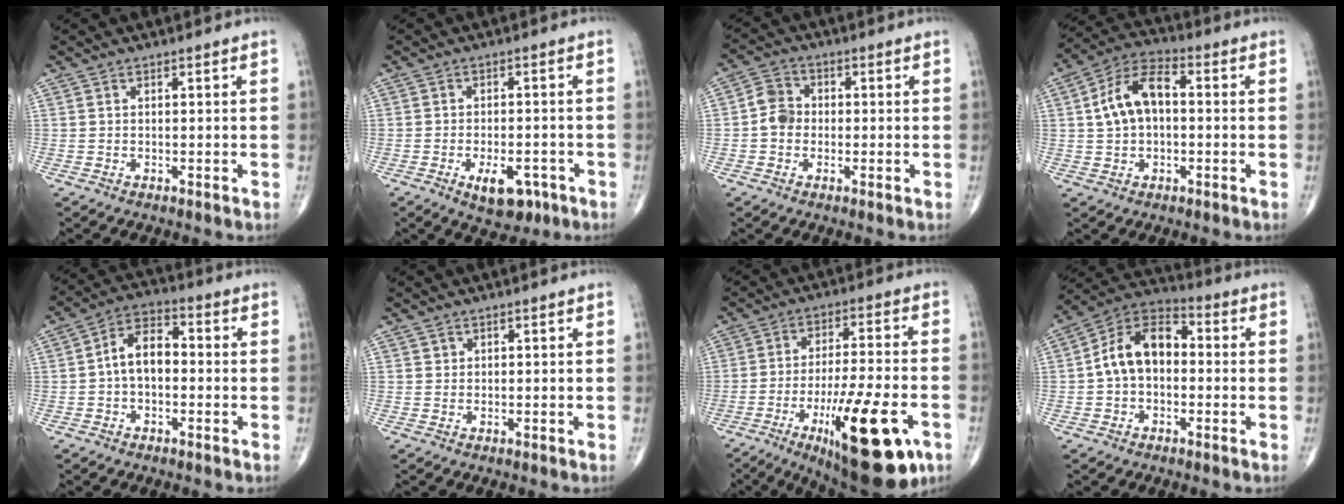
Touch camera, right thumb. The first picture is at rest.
{"total": 7.1, "force": [-3.3, 3.6, 5.1], "torque": [-0.065, 0.011, -0.043]}
{"total": 4.9, "force": [-0.6, 4.2, 2.5], "torque": [-0.034, 0.014, -0.019]}
{"total": 10.5, "force": [0.9, 6.3, 8.3], "torque": [-0.152, 0.031, 0.008]}
{"total": 8.1, "force": [-0.4, 5.0, 6.3], "torque": [-0.099, 0.031, -0.018]}
{"total": 0.8, "force": [0.4, 0.7, 0.1], "torque": [0.009, -0.001, 0.004]}
{"total": 21.9, "force": [-9.2, 5.9, 18.9], "torque": [-0.272, 0.021, -0.133]}
{"total": 11.8, "force": [-0.1, 7.9, 8.7], "torque": [-0.136, 0.037, -0.020]}